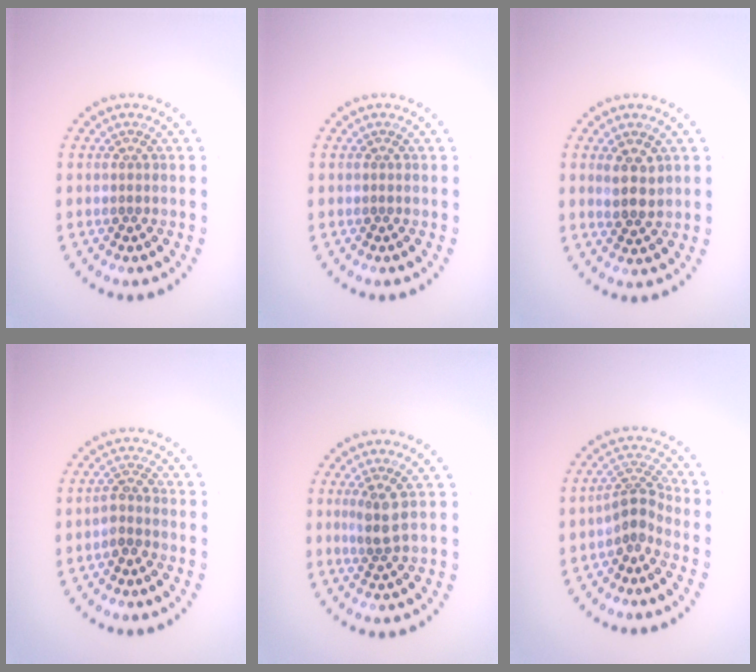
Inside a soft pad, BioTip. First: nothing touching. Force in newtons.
{"total": 0.0}
{"total": 2.5, "press": 2.2, "slide": 1.1}
{"total": 1.7, "press": 1.3, "slide": 1.0}
{"total": 2.1, "press": 1.6, "slide": 1.4}
{"total": 2.5, "press": 1.8, "slide": 1.7}